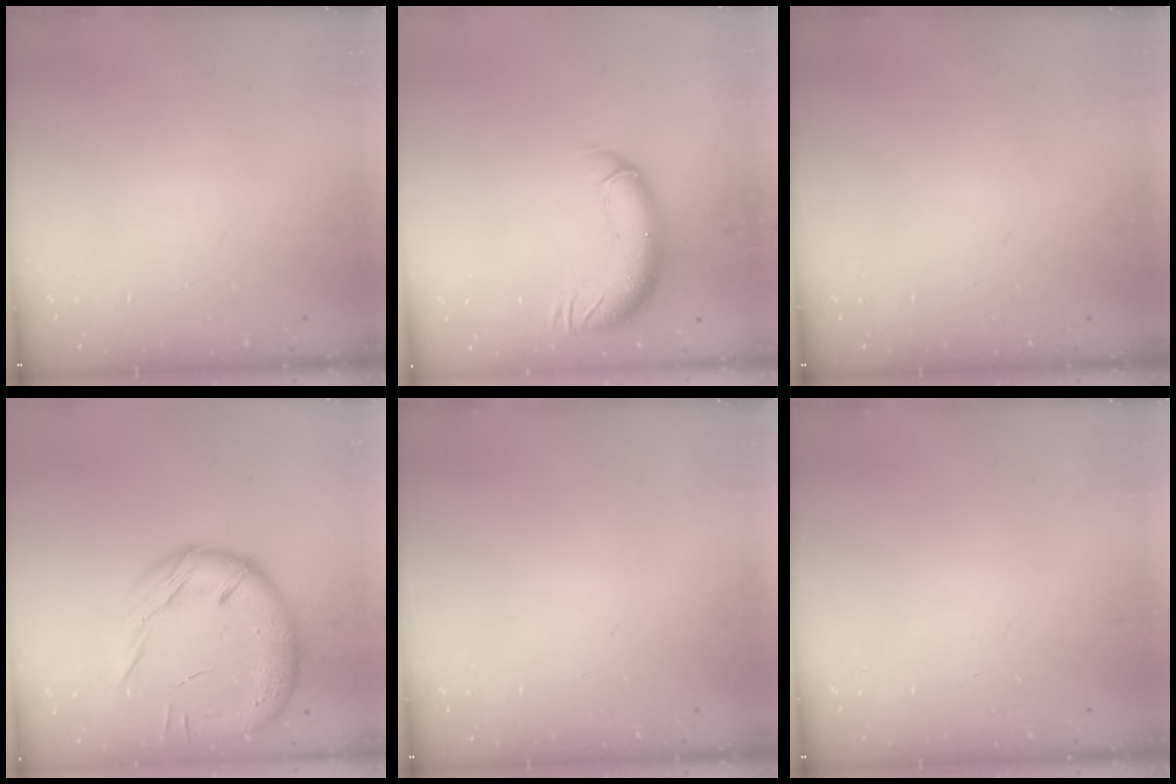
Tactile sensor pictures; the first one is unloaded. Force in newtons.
{"total": 11.7, "press": 11.4, "slide": 2.8}
{"total": 0.0}
{"total": 17.7, "press": 17.4, "slide": 3.2}
{"total": 0.0}
{"total": 0.0}